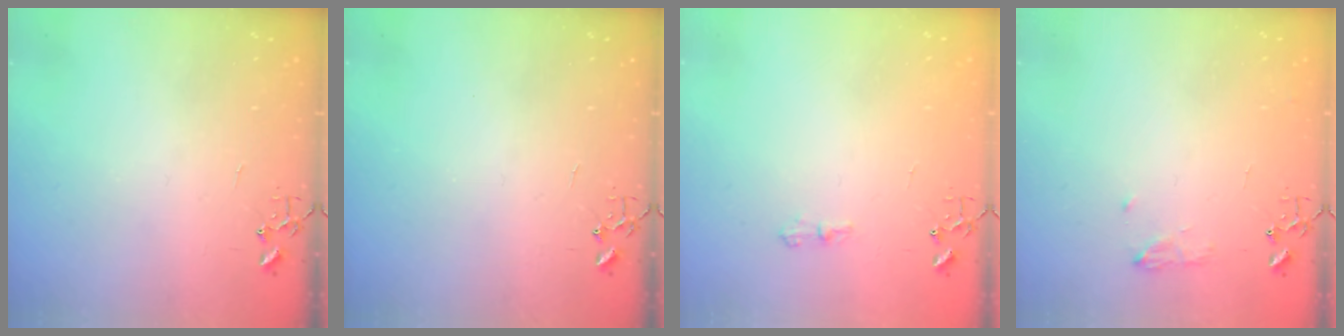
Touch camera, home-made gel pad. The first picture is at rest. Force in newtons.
{"total": 0.0}
{"total": 6.1, "press": 6.1, "slide": 0.6}
{"total": 8.4, "press": 8.4, "slide": 0.9}